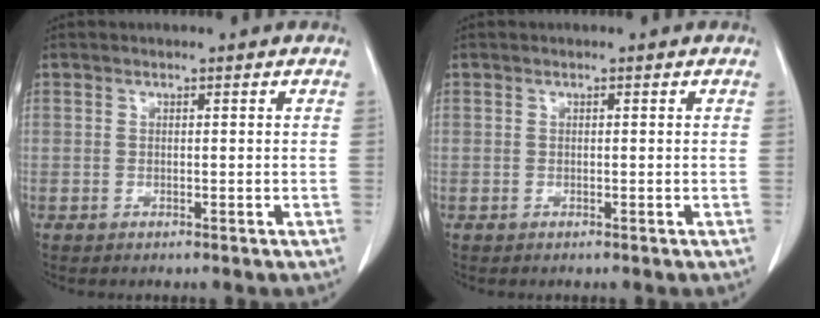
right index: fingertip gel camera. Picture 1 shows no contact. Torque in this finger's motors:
{"motor_torque": [0.13, -0.07, 0.02, 0.01]}